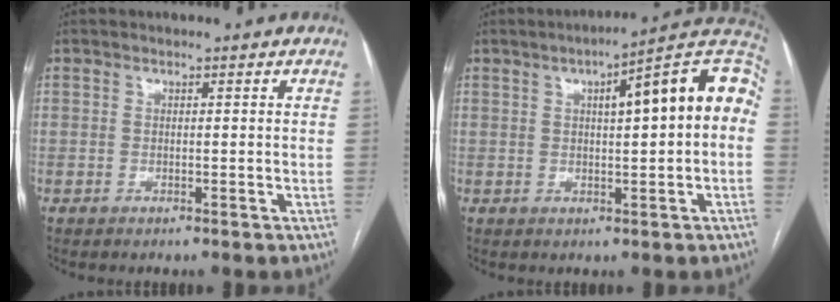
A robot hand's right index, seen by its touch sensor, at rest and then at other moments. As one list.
[{"total": 14.2, "force": [2.4, 2.5, 13.7], "torque": [-0.186, 0.043, 0.028]}]